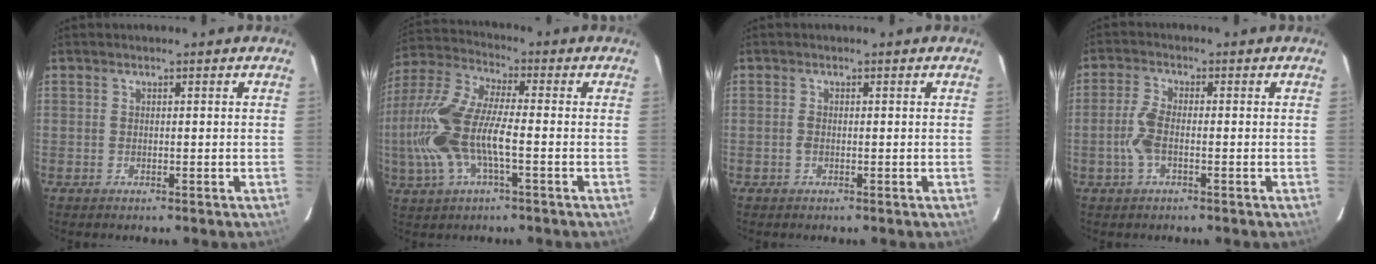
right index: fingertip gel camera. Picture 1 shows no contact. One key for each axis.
{"total": 16.9, "fx": -3.1, "fy": 5.8, "fz": 15.6, "tx": -0.329, "ty": 0.001, "tz": -0.066}
{"total": 1.0, "fx": -0.3, "fy": 0.6, "fz": 0.8, "tx": -0.017, "ty": 0.001, "tz": -0.007}
{"total": 4.9, "fx": -1.3, "fy": 1.9, "fz": 4.3, "tx": -0.101, "ty": 0.004, "tz": -0.027}